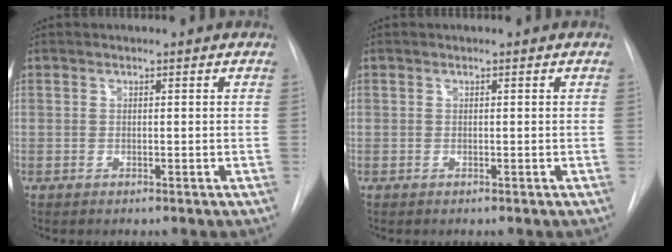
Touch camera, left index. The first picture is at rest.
{"total": 0.0}